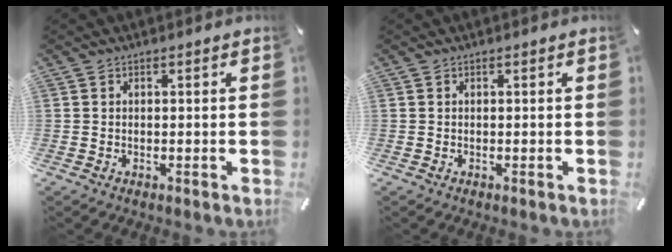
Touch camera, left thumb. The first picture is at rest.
{"total": 0.0}